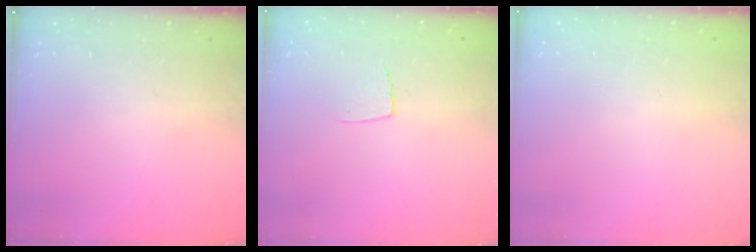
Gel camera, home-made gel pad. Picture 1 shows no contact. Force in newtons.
{"total": 5.0, "press": 5.0, "slide": 0.3}
{"total": 0.0}